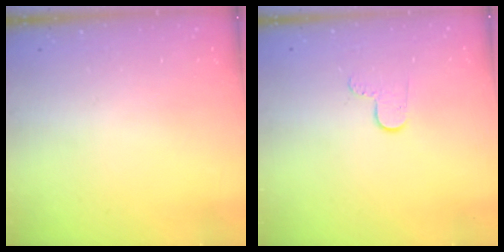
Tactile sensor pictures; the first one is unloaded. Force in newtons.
{"total": 6.0, "press": 6.0, "slide": 0.5}